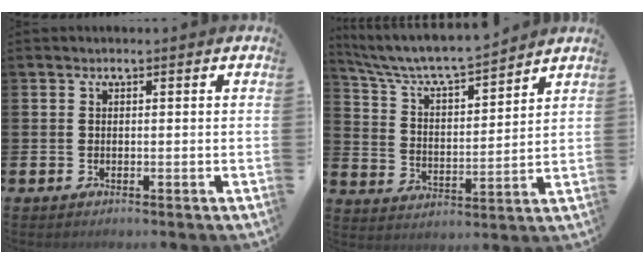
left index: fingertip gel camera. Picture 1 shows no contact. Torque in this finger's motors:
{"motor_torque": [0.05, -0.57, 0.70, 0.21]}